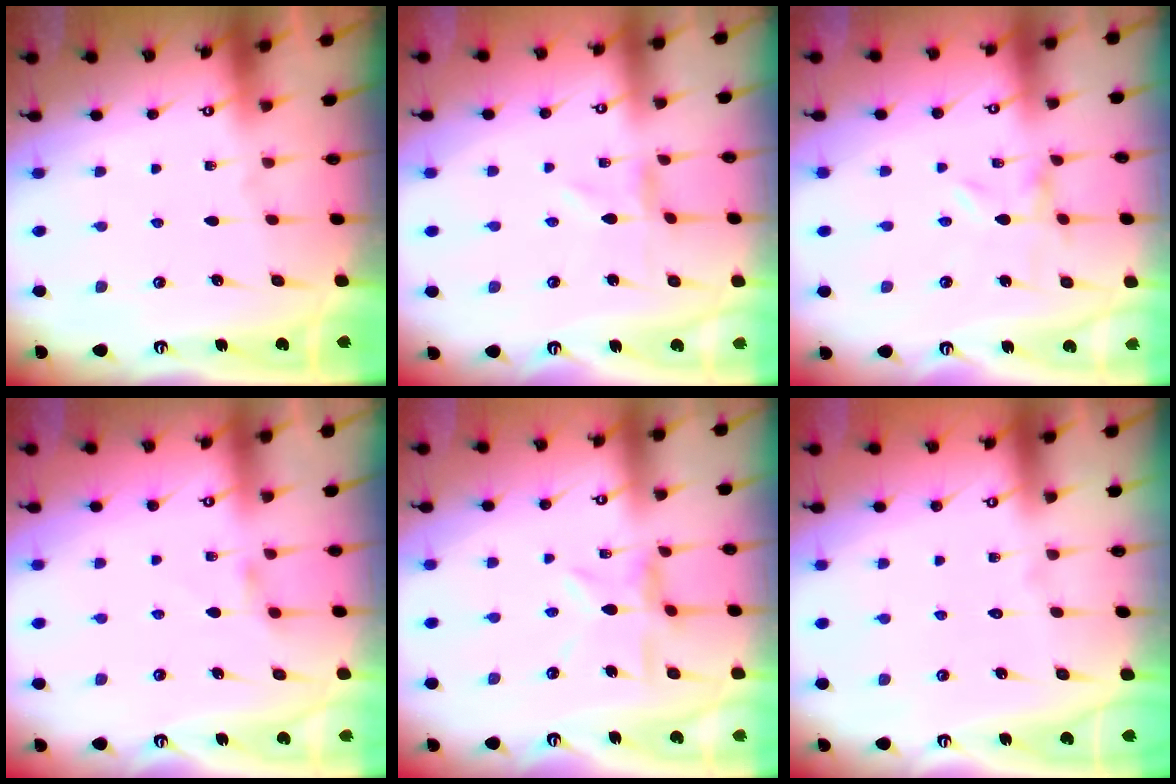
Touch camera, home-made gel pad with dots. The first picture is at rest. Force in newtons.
{"total": 1.1, "press": 1.1, "slide": 0.2}
{"total": 0.0}
{"total": 2.5, "press": 2.5, "slide": 0.5}
{"total": 7.4, "press": 7.4, "slide": 0.7}
{"total": 1.7, "press": 1.7, "slide": 0.1}